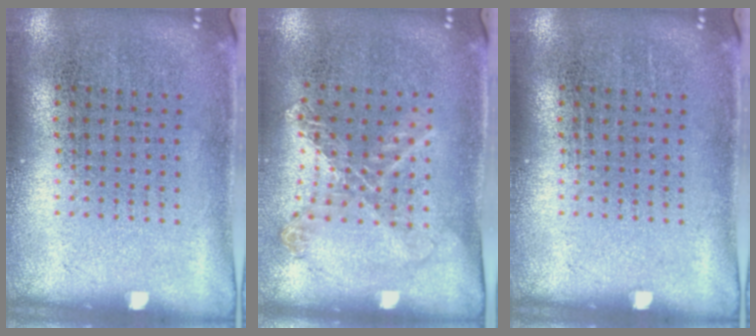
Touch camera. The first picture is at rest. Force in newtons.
{"total": 1.1, "press": 1.1, "slide": 0.0}
{"total": 0.0}